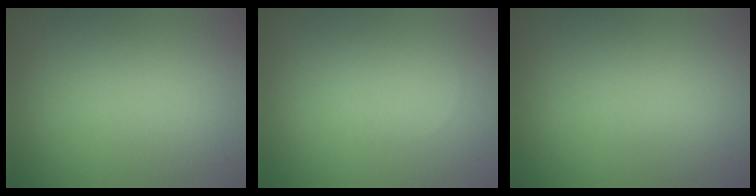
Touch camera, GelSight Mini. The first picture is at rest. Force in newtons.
{"total": 0.0}
{"total": 0.0}